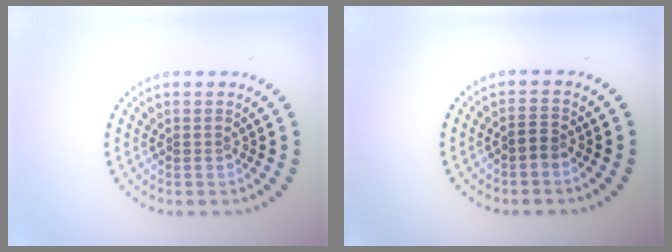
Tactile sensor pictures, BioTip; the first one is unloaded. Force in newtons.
{"total": 1.2, "press": 1.0, "slide": 0.7}